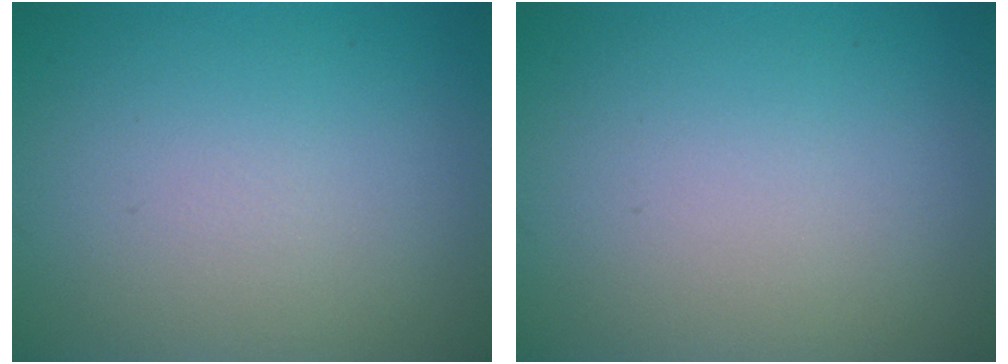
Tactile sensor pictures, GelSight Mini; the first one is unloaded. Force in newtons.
{"total": 0.0}